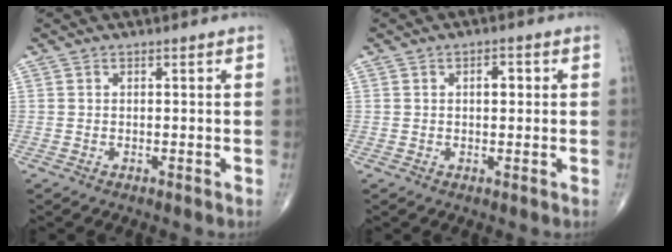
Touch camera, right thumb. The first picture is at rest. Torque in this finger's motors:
{"motor_torque": [0.13, 1.17, 0.50, 0.15, -0.04]}